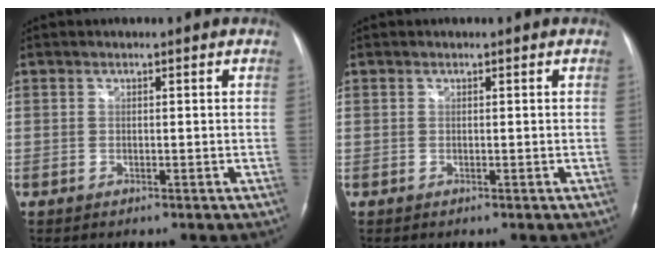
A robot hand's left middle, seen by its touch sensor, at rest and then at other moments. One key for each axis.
{"total": 0.0}